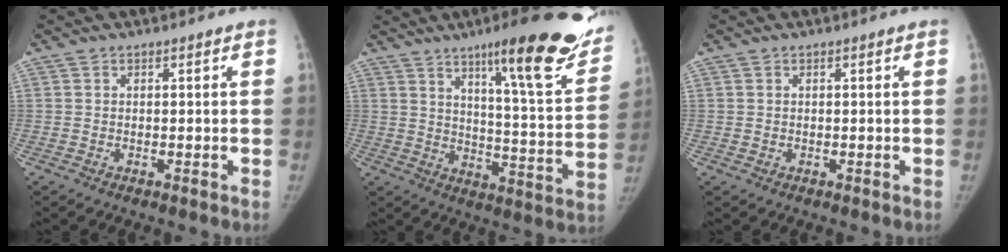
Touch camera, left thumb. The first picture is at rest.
{"total": 24.5, "force": [15.4, 4.1, 18.6], "torque": [-0.228, -0.069, 0.219]}
{"total": 0.6, "force": [0.3, 0.3, 0.3], "torque": [-0.004, 0.000, 0.007]}